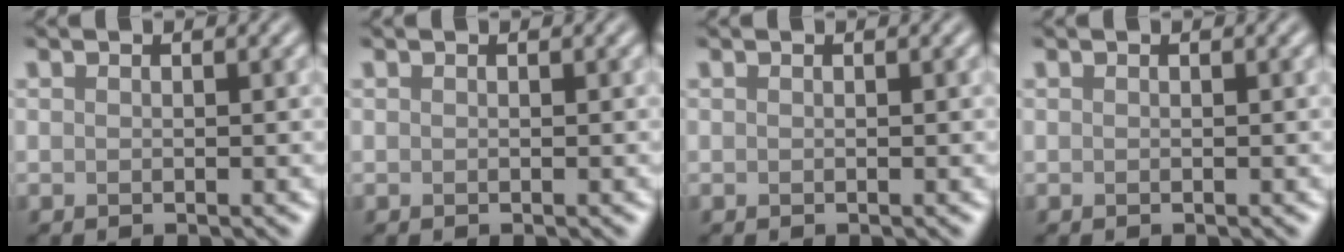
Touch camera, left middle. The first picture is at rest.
{"total": 0.0}
{"total": 0.0}
{"total": 0.0}